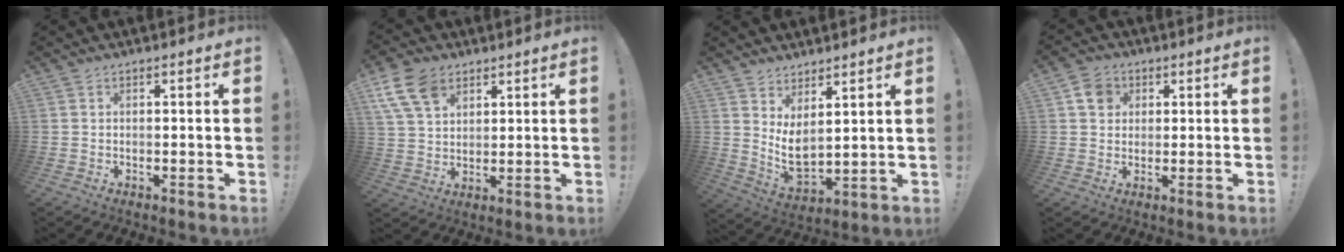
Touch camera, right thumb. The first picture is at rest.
{"total": 11.6, "force": [6.3, 7.3, 6.3], "torque": [-0.120, -0.018, 0.124]}
{"total": 7.3, "force": [4.1, 3.8, 4.8], "torque": [-0.078, -0.053, 0.082]}
{"total": 6.3, "force": [2.4, 5.4, 2.0], "torque": [-0.024, -0.005, 0.047]}